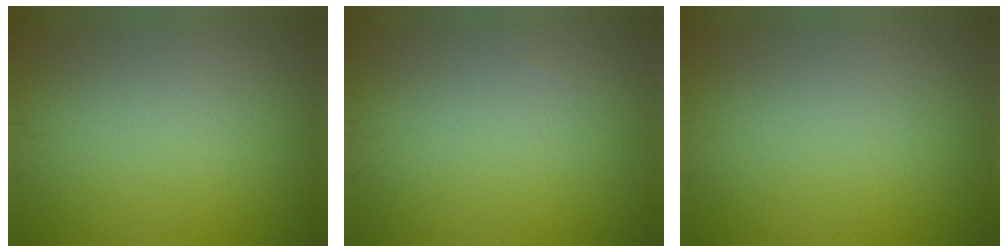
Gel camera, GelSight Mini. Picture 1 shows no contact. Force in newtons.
{"total": 0.0}
{"total": 0.0}